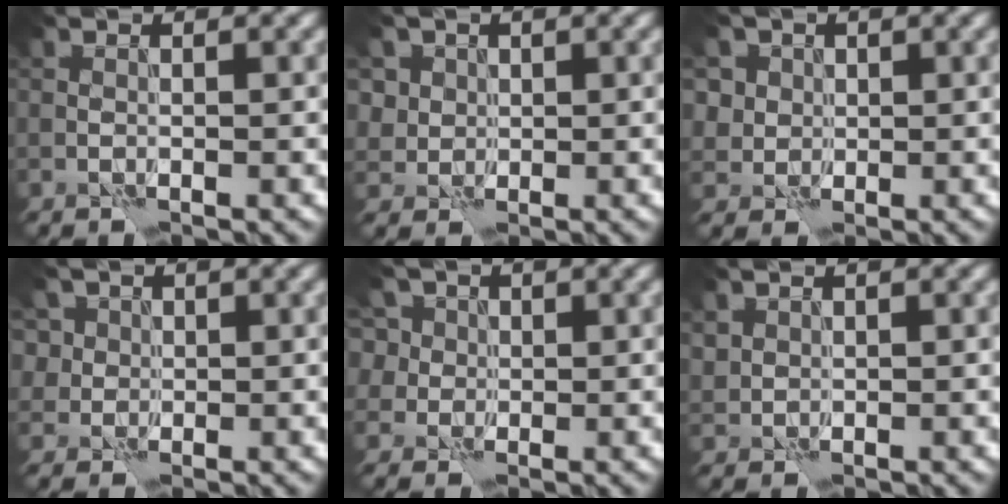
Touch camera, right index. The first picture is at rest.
{"total": 4.6, "force": [2.2, 3.7, 1.5], "torque": [-0.036, 0.004, 0.034]}
{"total": 5.4, "force": [2.6, 4.3, 1.8], "torque": [-0.043, 0.008, 0.035]}
{"total": 5.6, "force": [2.6, 4.5, 2.2], "torque": [-0.046, 0.015, 0.026]}
{"total": 7.5, "force": [3.5, 5.7, 3.3], "torque": [-0.064, 0.027, 0.026]}
{"total": 1.3, "force": [0.7, 1.0, 0.1], "torque": [-0.005, -0.002, 0.017]}